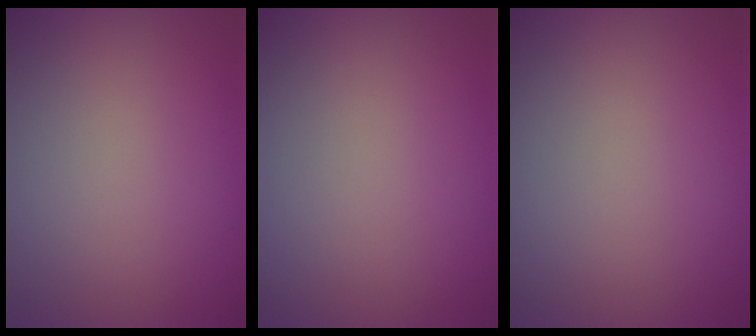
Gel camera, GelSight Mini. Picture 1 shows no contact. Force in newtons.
{"total": 0.0}
{"total": 0.0}